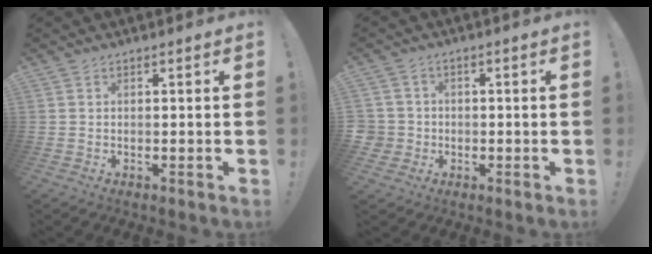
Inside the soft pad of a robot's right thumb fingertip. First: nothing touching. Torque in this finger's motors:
{"motor_torque": [-0.17, 0.04, 0.14, -0.08, 0.01]}